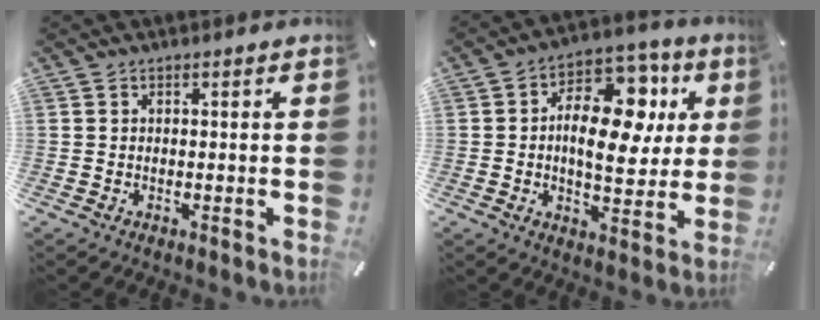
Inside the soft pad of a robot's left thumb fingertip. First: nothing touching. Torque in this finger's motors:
{"motor_torque": [1.03, 1.56, 0.46, -0.03, 0.15]}